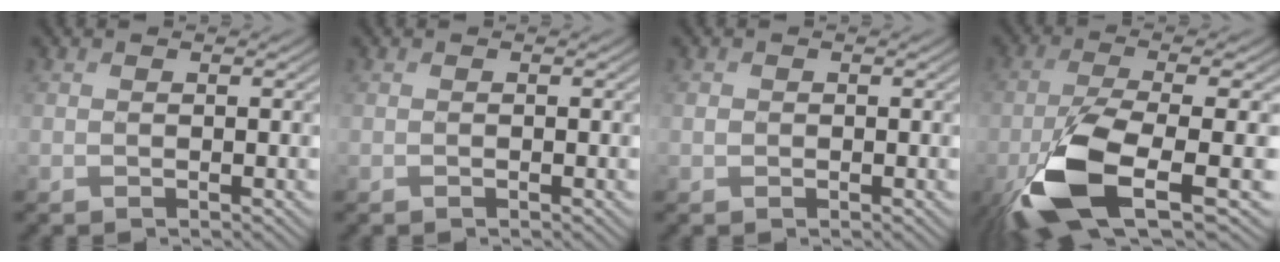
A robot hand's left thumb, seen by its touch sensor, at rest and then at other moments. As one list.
[{"total": 0.0}, {"total": 0.9, "force": [-0.1, 0.8, 0.2], "torque": [-0.005, -0.003, -0.005]}, {"total": 11.2, "force": [-4.4, 3.6, 9.7], "torque": [-0.204, -0.027, -0.087]}]